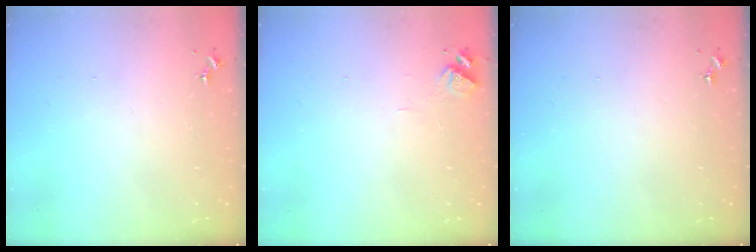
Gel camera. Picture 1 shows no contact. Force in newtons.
{"total": 6.4, "press": 6.4, "slide": 0.8}
{"total": 0.0}